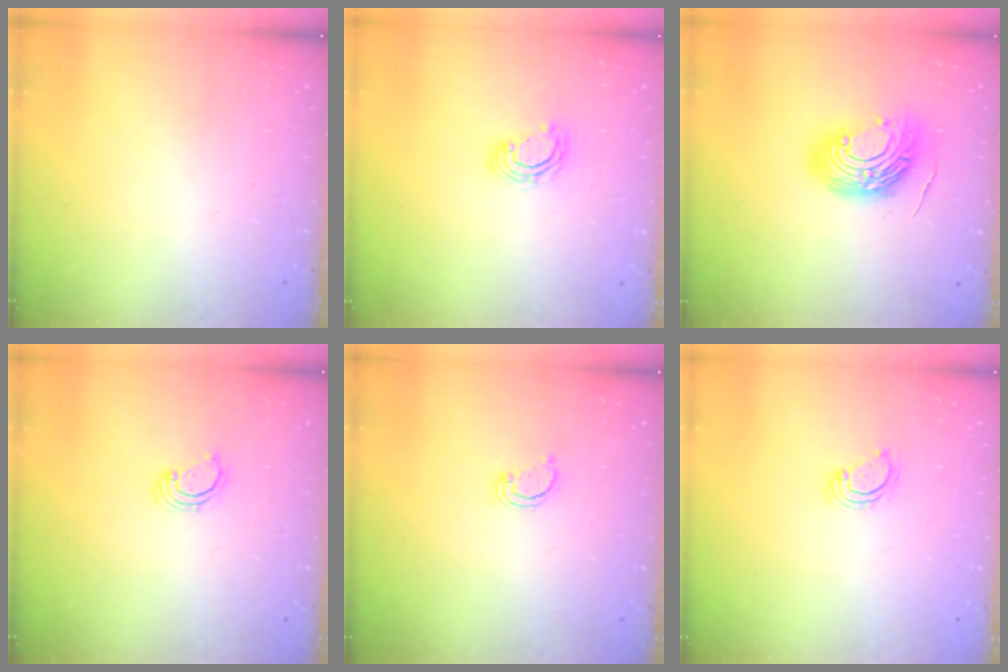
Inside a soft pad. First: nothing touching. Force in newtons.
{"total": 5.1, "press": 5.1, "slide": 0.3}
{"total": 13.6, "press": 13.4, "slide": 2.2}
{"total": 2.7, "press": 2.7, "slide": 0.3}
{"total": 2.2, "press": 2.2, "slide": 0.2}
{"total": 3.0, "press": 3.0, "slide": 0.3}